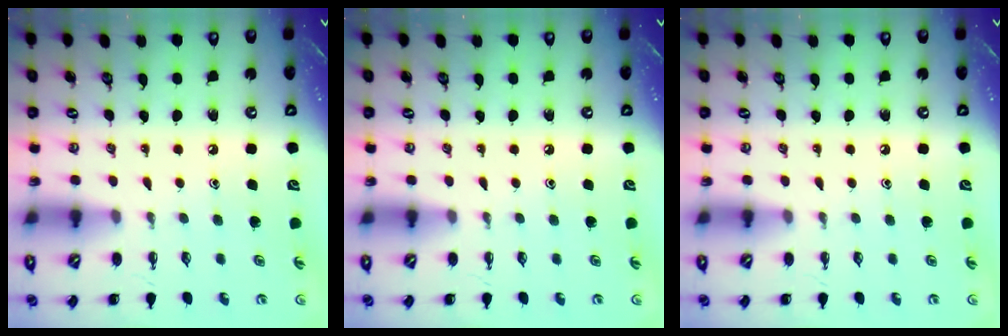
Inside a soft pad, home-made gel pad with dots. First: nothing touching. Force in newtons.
{"total": 0.0}
{"total": 0.0}